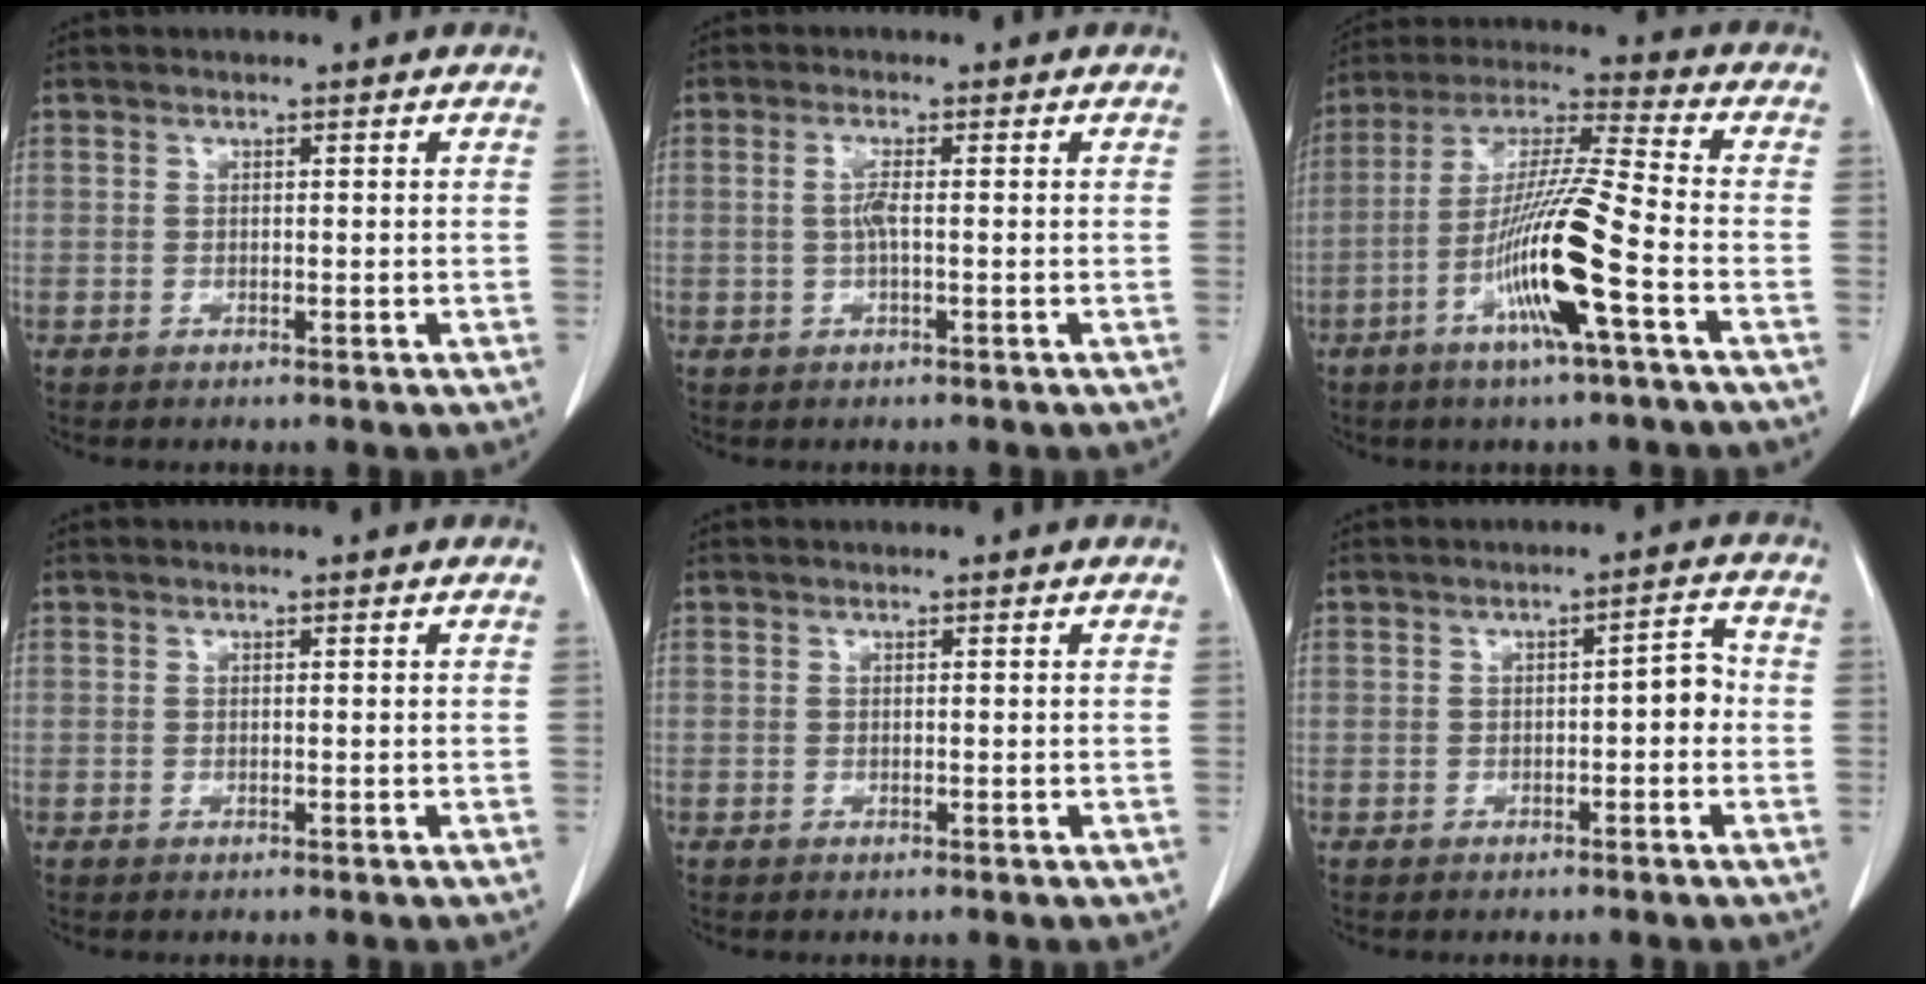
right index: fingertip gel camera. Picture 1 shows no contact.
{"total": 2.3, "force": [0.0, 0.1, 2.3], "torque": [-0.049, 0.001, 0.000]}
{"total": 14.1, "force": [-5.3, -0.3, 13.1], "torque": [-0.258, -0.006, -0.105]}
{"total": 0.0}
{"total": 0.0}
{"total": 3.5, "force": [-0.6, 1.2, 3.2], "torque": [-0.041, 0.017, -0.009]}